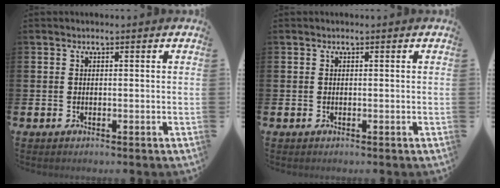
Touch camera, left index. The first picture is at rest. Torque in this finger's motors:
{"motor_torque": [0.00, 0.00, -0.01, 0.00]}